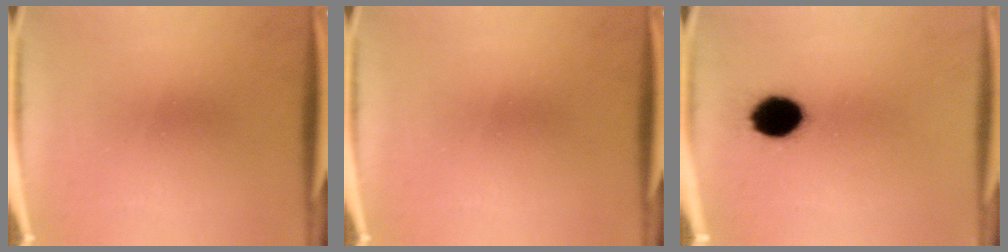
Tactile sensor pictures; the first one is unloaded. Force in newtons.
{"total": 0.0}
{"total": 10.8}